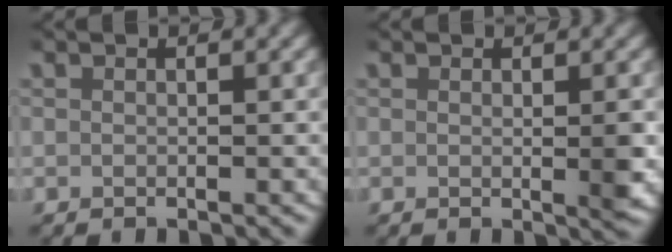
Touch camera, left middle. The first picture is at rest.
{"total": 1.5, "force": [0.1, 0.1, 1.5], "torque": [-0.019, -0.008, 0.002]}